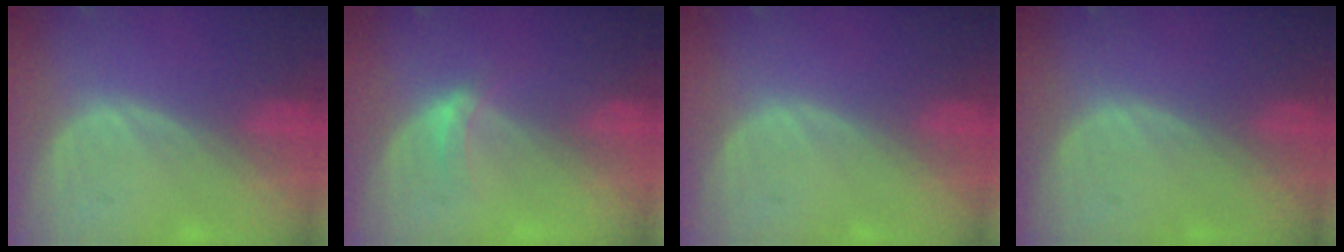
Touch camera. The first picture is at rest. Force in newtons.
{"total": 2.6, "press": 2.2, "slide": 1.4}
{"total": 0.0}
{"total": 0.0}